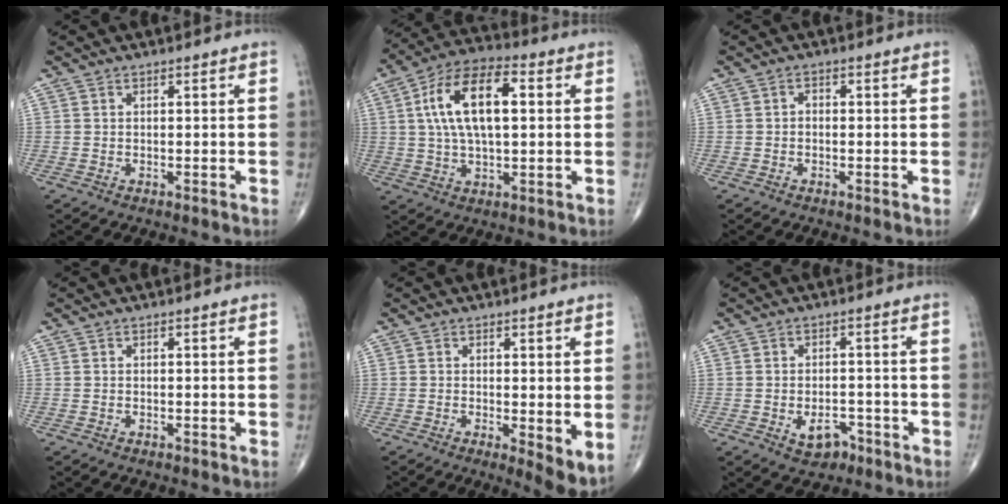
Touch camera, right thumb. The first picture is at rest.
{"total": 15.2, "force": [2.8, 7.1, 13.1], "torque": [-0.239, 0.022, 0.046]}
{"total": 1.1, "force": [-0.2, 0.8, 0.7], "torque": [-0.006, 0.004, -0.008]}
{"total": 0.0}
{"total": 5.3, "force": [-0.4, 1.6, 5.0], "torque": [-0.073, -0.017, -0.007]}
{"total": 5.0, "force": [-2.3, 3.3, 3.0], "torque": [-0.032, 0.016, -0.029]}